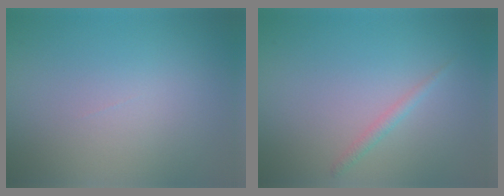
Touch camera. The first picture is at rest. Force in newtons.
{"total": 1.0, "press": 1.0, "slide": 0.1}